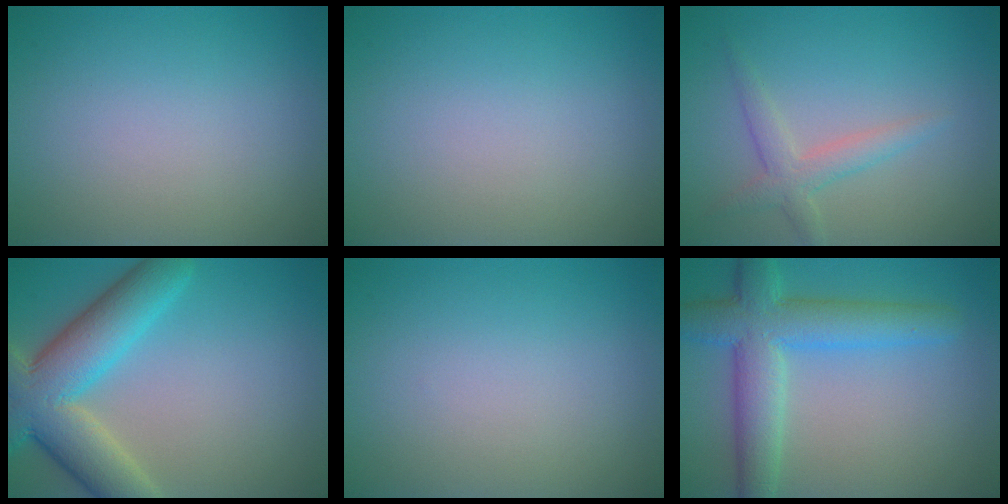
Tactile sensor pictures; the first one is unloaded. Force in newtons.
{"total": 0.0}
{"total": 2.4, "press": 2.4, "slide": 0.1}
{"total": 9.2, "press": 9.2, "slide": 0.4}
{"total": 0.0}
{"total": 6.8, "press": 6.8, "slide": 0.2}